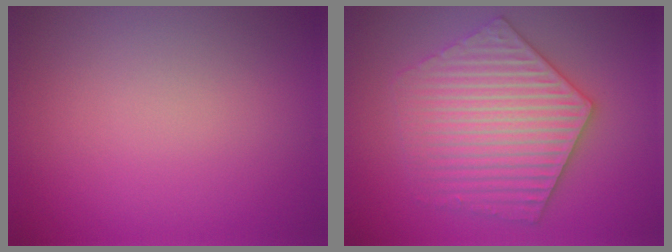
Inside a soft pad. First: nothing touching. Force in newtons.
{"total": 6.1, "press": 6.1, "slide": 0.8}